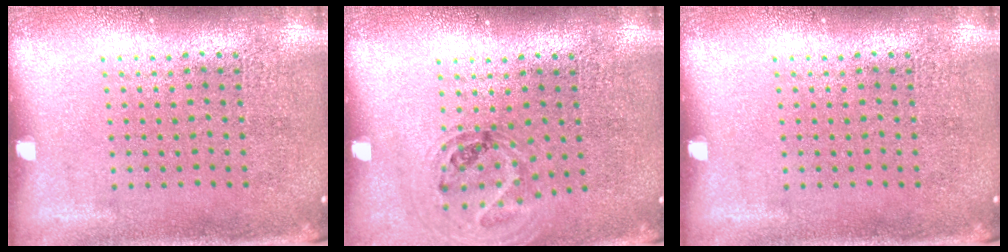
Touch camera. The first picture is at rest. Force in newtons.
{"total": 1.0, "press": 0.9, "slide": 0.2}
{"total": 0.0}